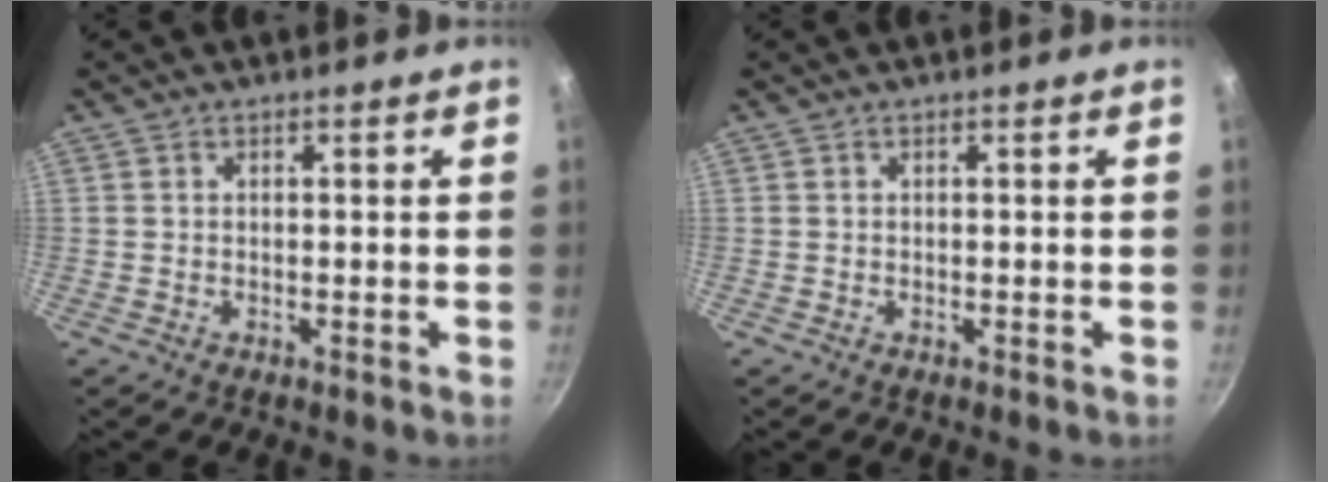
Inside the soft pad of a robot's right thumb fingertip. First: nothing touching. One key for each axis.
{"total": 0.0}